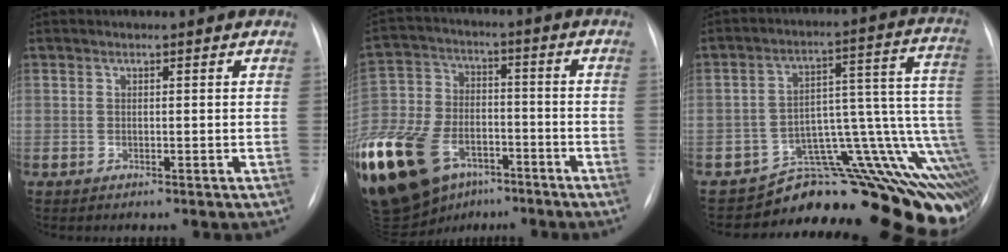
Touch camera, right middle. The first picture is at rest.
{"total": 37.2, "force": [-19.7, 23.8, 20.8], "torque": [-0.590, -0.033, -0.336]}
{"total": 14.5, "force": [-8.6, 5.3, 10.4], "torque": [-0.047, 0.104, -0.099]}